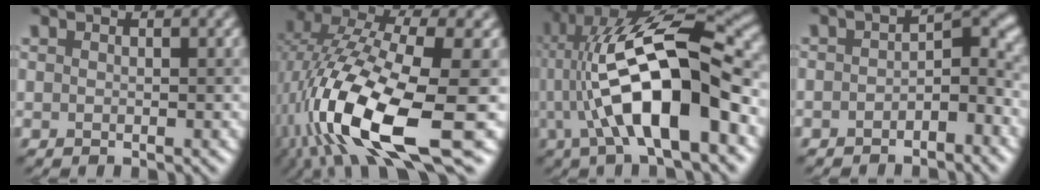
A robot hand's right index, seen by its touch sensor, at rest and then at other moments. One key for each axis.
{"total": 14.4, "fx": -4.1, "fy": 4.8, "fz": 12.9, "tx": -0.262, "ty": -0.010, "tz": -0.072}
{"total": 13.8, "fx": -1.5, "fy": 4.3, "fz": 13.0, "tx": -0.211, "ty": 0.024, "tz": -0.035}
{"total": 3.2, "fx": -1.5, "fy": 1.5, "fz": 2.4, "tx": -0.032, "ty": 0.013, "tz": -0.030}